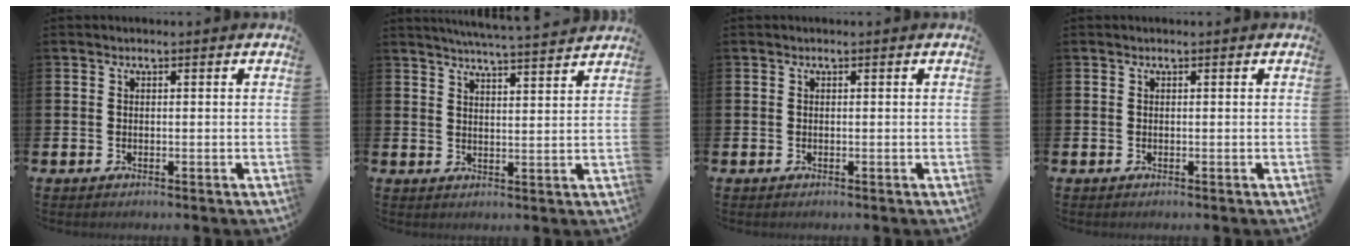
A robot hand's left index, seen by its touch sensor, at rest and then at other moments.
{"total": 5.2, "force": [5.1, -0.6, 1.1], "torque": [-0.032, -0.030, 0.088]}
{"total": 0.0}
{"total": 0.0}